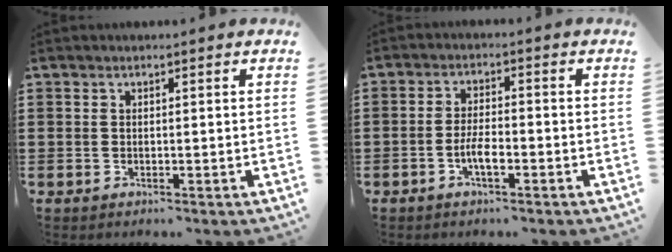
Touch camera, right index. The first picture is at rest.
{"total": 3.9, "force": [-1.6, 0.6, 3.5], "torque": [-0.066, -0.001, -0.032]}